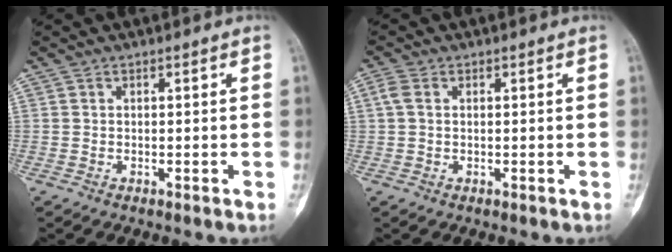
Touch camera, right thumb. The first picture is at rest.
{"total": 2.4, "force": [0.6, 1.6, 1.8], "torque": [-0.051, 0.008, 0.010]}